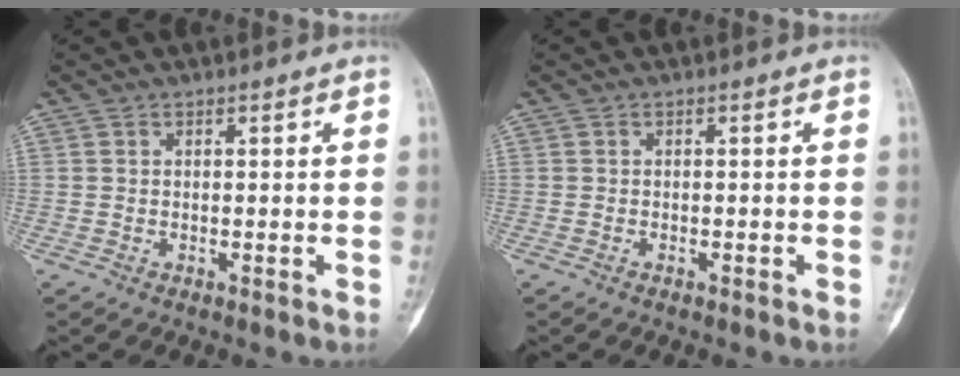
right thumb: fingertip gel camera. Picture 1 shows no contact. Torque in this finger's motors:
{"motor_torque": [-0.70, -0.25, -0.07, -0.09, -0.08]}